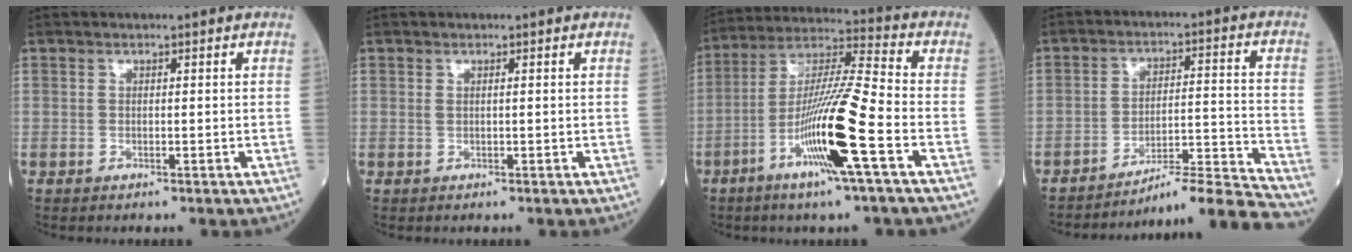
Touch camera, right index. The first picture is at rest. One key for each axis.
{"total": 0.6, "fx": 0.2, "fy": 0.0, "fz": 0.5, "tx": -0.017, "ty": 0.001, "tz": 0.004}
{"total": 14.8, "fx": -5.8, "fy": -0.5, "fz": 13.6, "tx": -0.265, "ty": -0.007, "tz": -0.112}
{"total": 13.4, "fx": -12.9, "fy": -2.6, "fz": 2.3, "tx": -0.020, "ty": 0.023, "tz": -0.205}